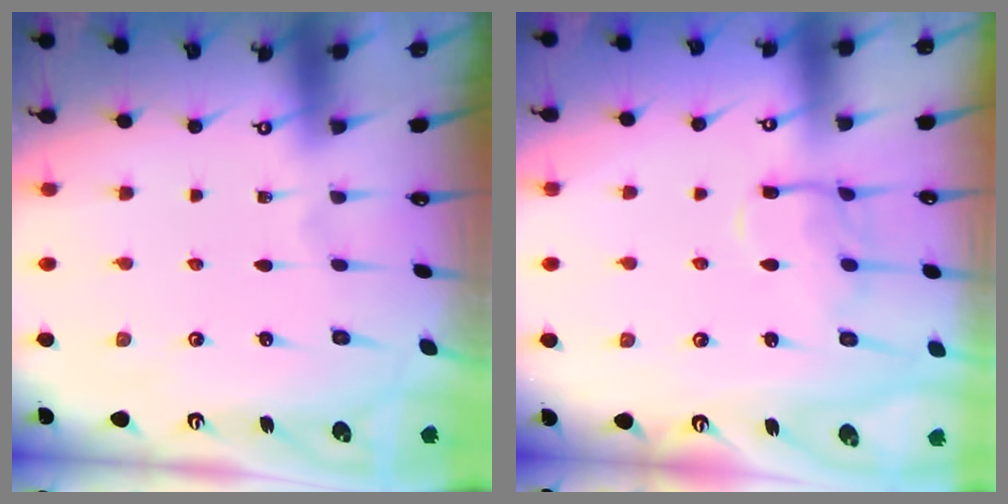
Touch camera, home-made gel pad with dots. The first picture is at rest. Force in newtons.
{"total": 10.6, "press": 10.6, "slide": 0.7}